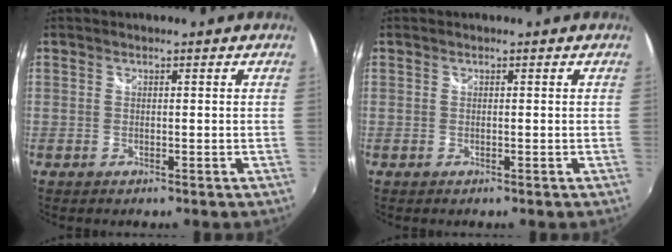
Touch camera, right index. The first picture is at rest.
{"total": 0.0}